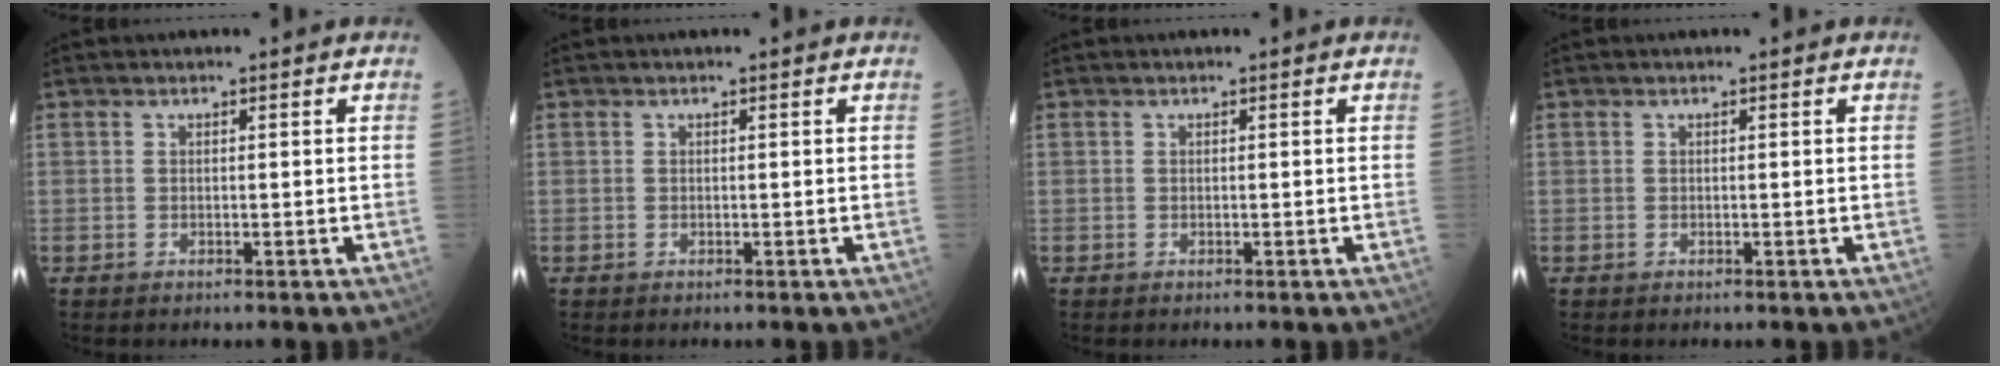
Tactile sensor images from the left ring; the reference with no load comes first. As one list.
[{"total": 0.0}, {"total": 0.0}, {"total": 0.0}]